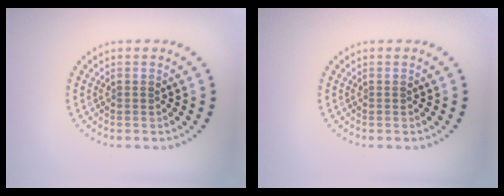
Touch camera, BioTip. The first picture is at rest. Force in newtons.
{"total": 0.0}